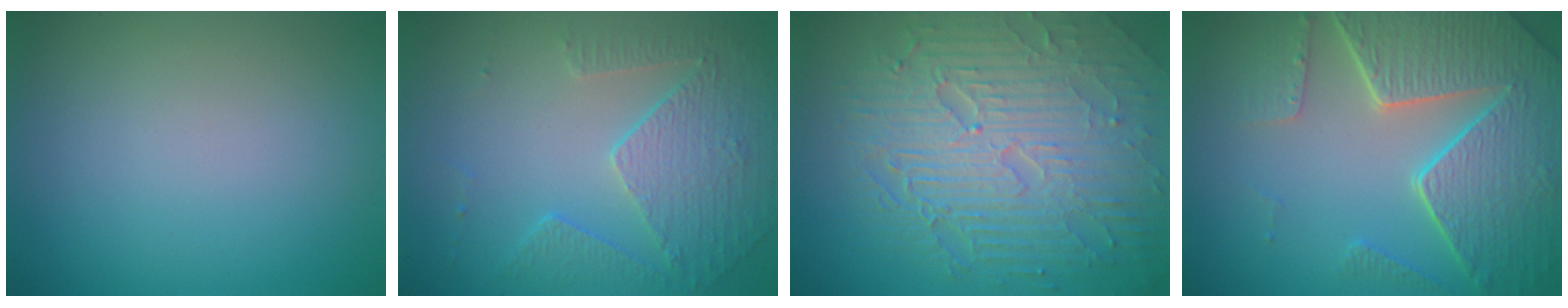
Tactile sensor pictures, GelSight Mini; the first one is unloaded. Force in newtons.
{"total": 5.3, "press": 3.8, "slide": 3.7}
{"total": 10.2, "press": 6.6, "slide": 7.7}
{"total": 8.4, "press": 6.2, "slide": 5.8}